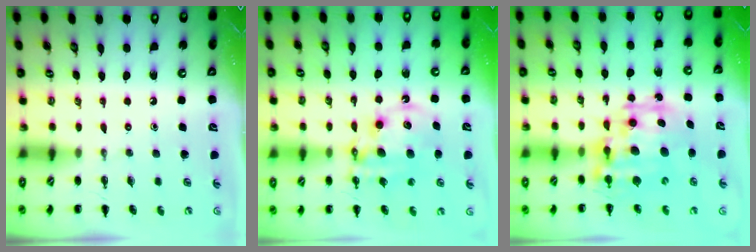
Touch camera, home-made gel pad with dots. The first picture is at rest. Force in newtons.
{"total": 11.8, "press": 11.5, "slide": 2.6}
{"total": 15.4, "press": 15.0, "slide": 3.4}